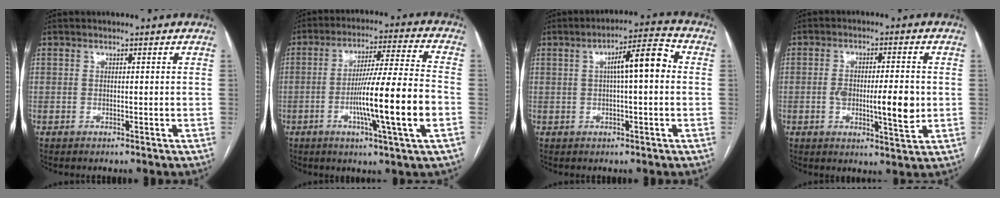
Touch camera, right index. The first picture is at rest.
{"total": 14.7, "force": [-3.7, -0.7, 14.2], "torque": [-0.245, -0.006, -0.066]}
{"total": 7.8, "force": [1.0, 1.3, 7.7], "torque": [-0.120, 0.027, 0.015]}
{"total": 8.5, "force": [-0.9, 2.2, 8.2], "torque": [-0.137, -0.002, -0.010]}